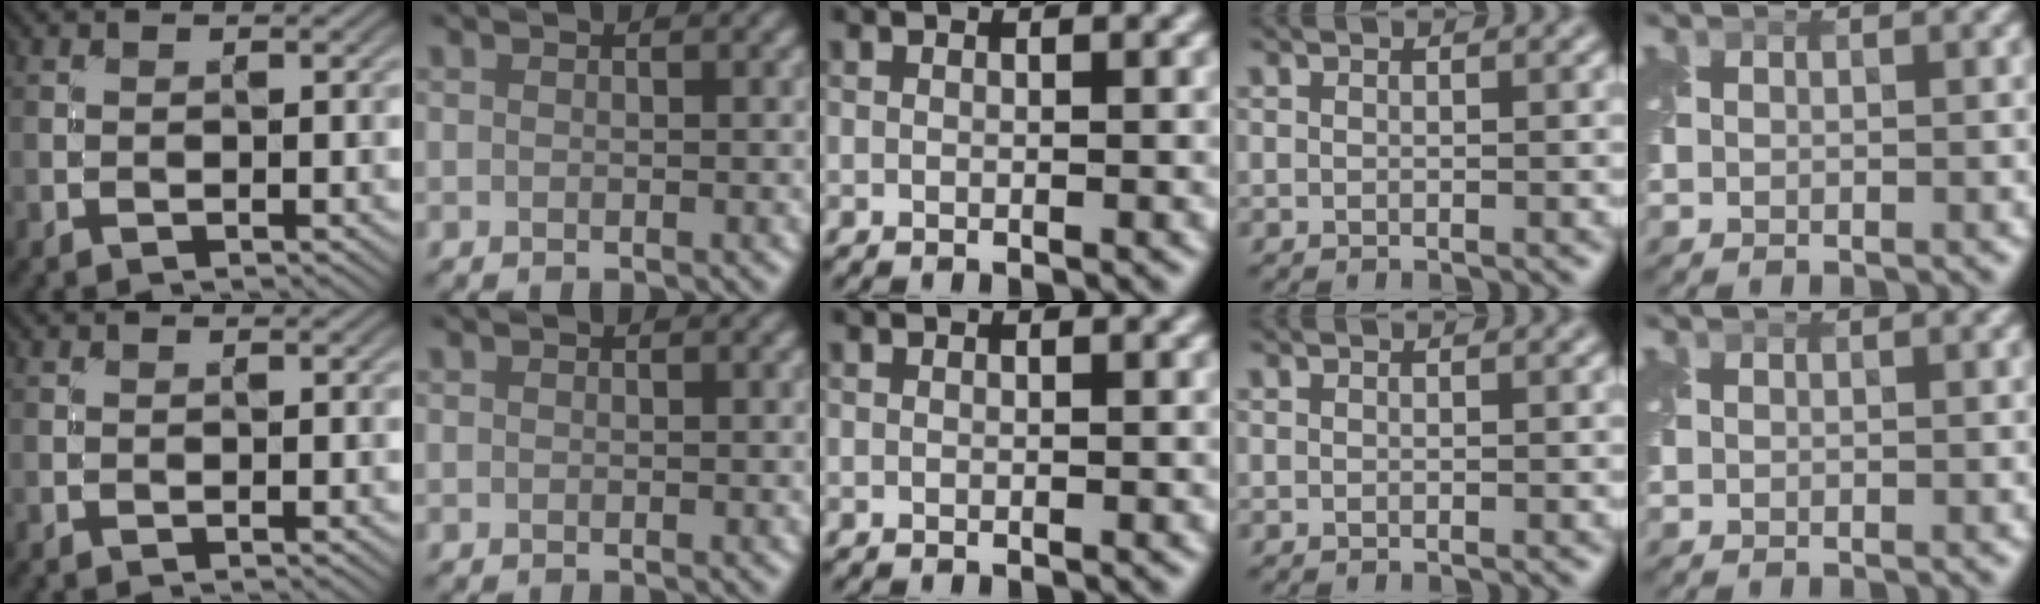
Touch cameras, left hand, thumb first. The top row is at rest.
{}